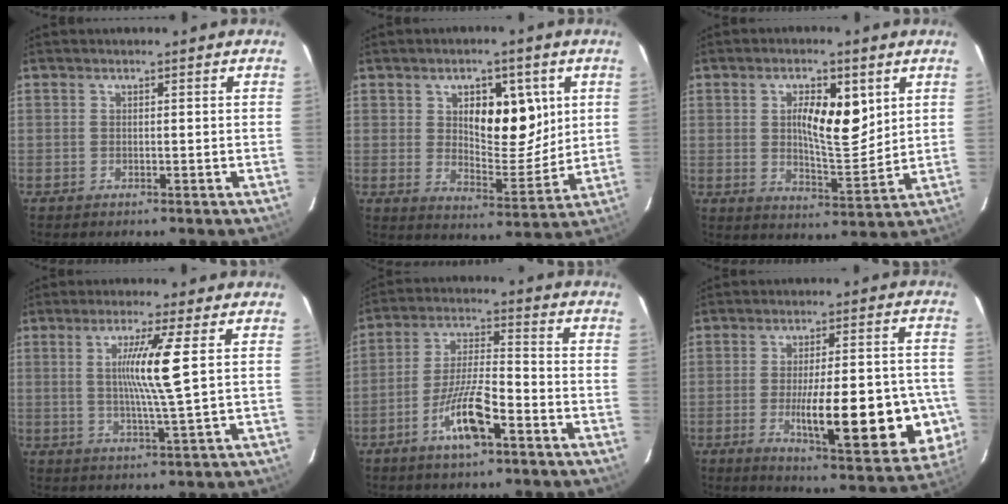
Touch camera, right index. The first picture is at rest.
{"total": 10.6, "force": [3.4, 4.7, 8.9], "torque": [-0.127, 0.002, 0.060]}
{"total": 9.4, "force": [2.8, 3.0, 8.4], "torque": [-0.136, 0.000, 0.052]}
{"total": 8.0, "force": [1.6, -1.5, 7.7], "torque": [-0.144, -0.008, 0.034]}
{"total": 9.9, "force": [-5.0, 1.8, 8.3], "torque": [-0.163, -0.001, -0.092]}
{"total": 19.9, "force": [-4.8, 4.1, 18.8], "torque": [-0.191, 0.005, -0.048]}